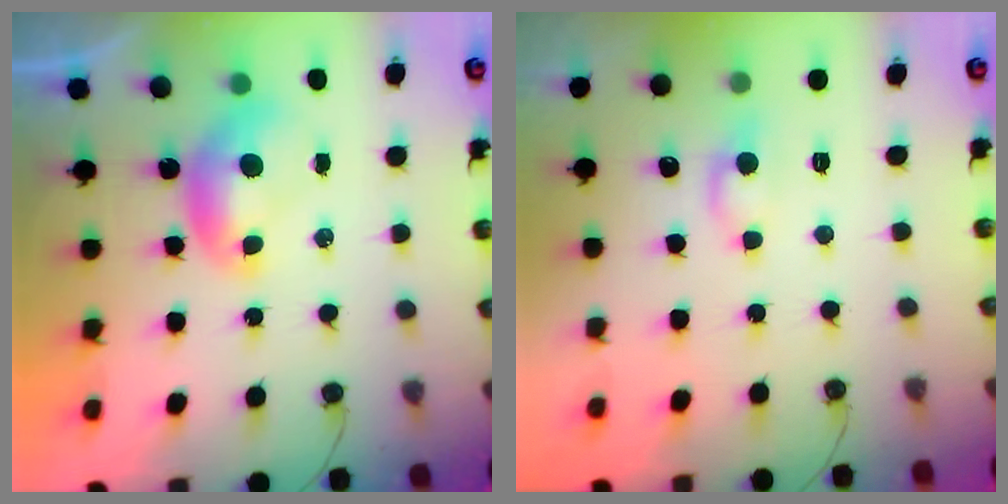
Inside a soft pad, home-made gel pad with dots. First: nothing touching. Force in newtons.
{"total": 1.7, "press": 1.6, "slide": 0.6}